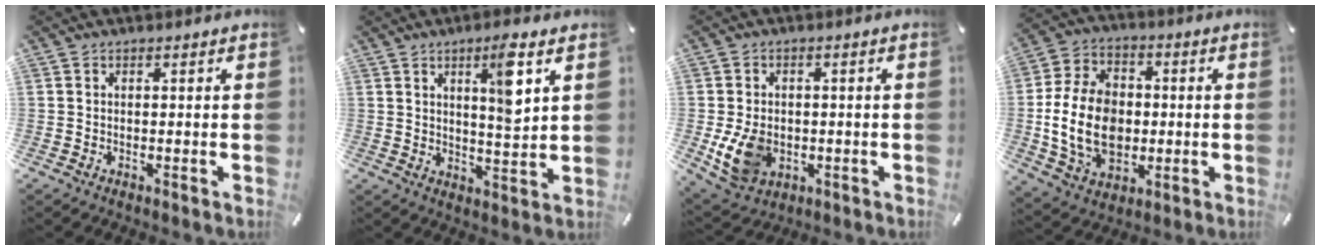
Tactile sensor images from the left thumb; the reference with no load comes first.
{"total": 8.6, "force": [4.2, 1.5, 7.3], "torque": [-0.105, -0.026, 0.060]}
{"total": 9.4, "force": [-1.5, 7.6, 5.4], "torque": [-0.115, 0.006, -0.024]}
{"total": 16.9, "force": [-1.5, 12.6, 11.1], "torque": [-0.246, 0.006, -0.028]}